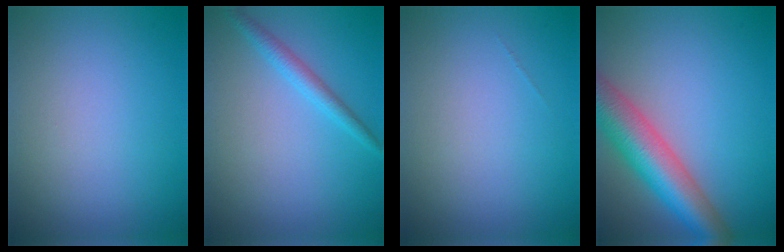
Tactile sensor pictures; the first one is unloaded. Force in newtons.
{"total": 1.9, "press": 1.9, "slide": 0.0}
{"total": 0.0}
{"total": 7.8, "press": 7.8, "slide": 0.4}